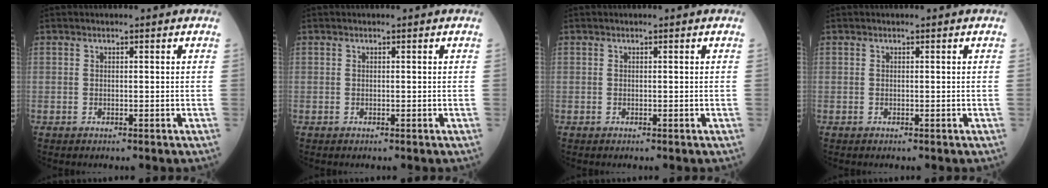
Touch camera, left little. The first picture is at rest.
{"total": 0.0}
{"total": 0.0}
{"total": 0.0}